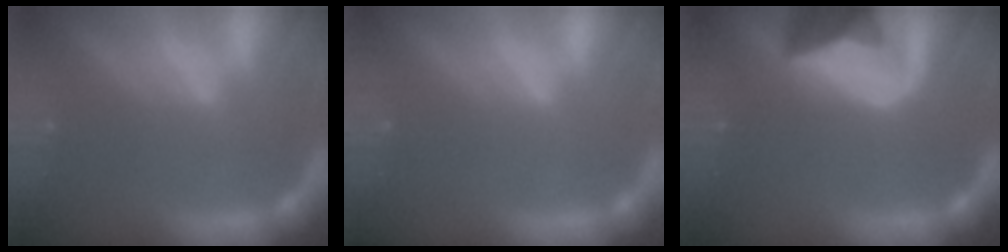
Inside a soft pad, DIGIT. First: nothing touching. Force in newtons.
{"total": 0.0}
{"total": 10.0}